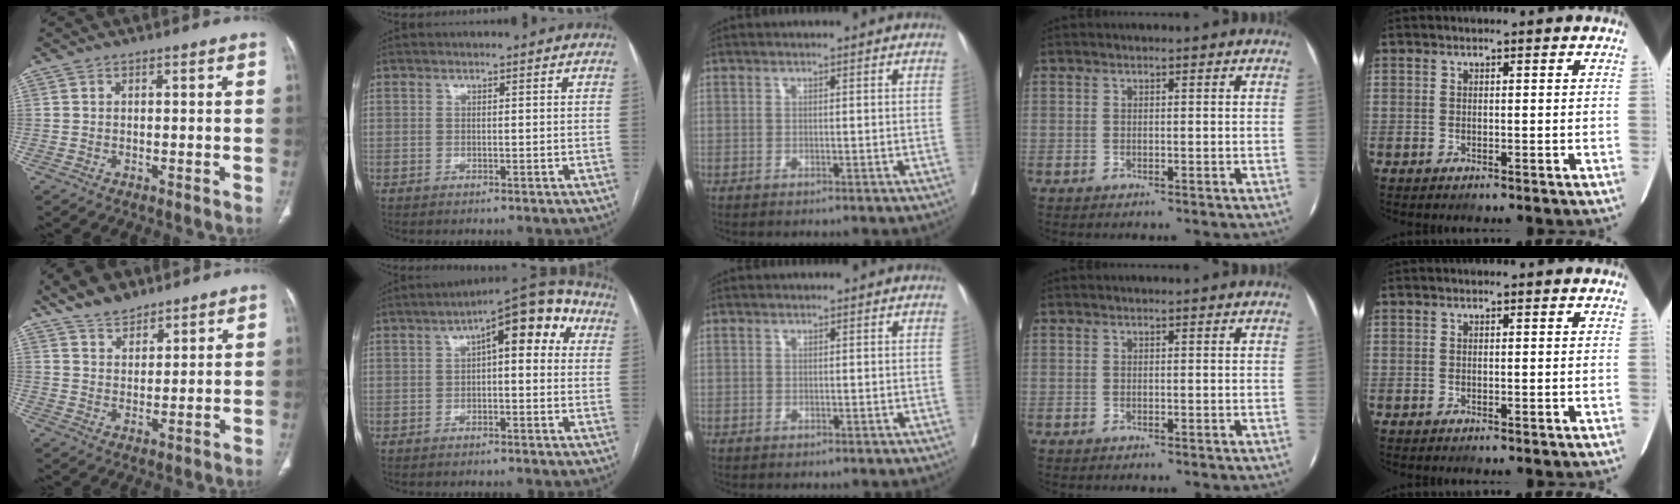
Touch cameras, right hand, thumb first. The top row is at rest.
{"thumb": {"total": 7.7, "force": [6.2, 3.7, 2.9], "torque": [-0.033, -0.027, 0.115]}, "index": {"total": 10.9, "force": [2.7, 3.5, 10.0], "torque": [-0.135, 0.050, 0.031]}}